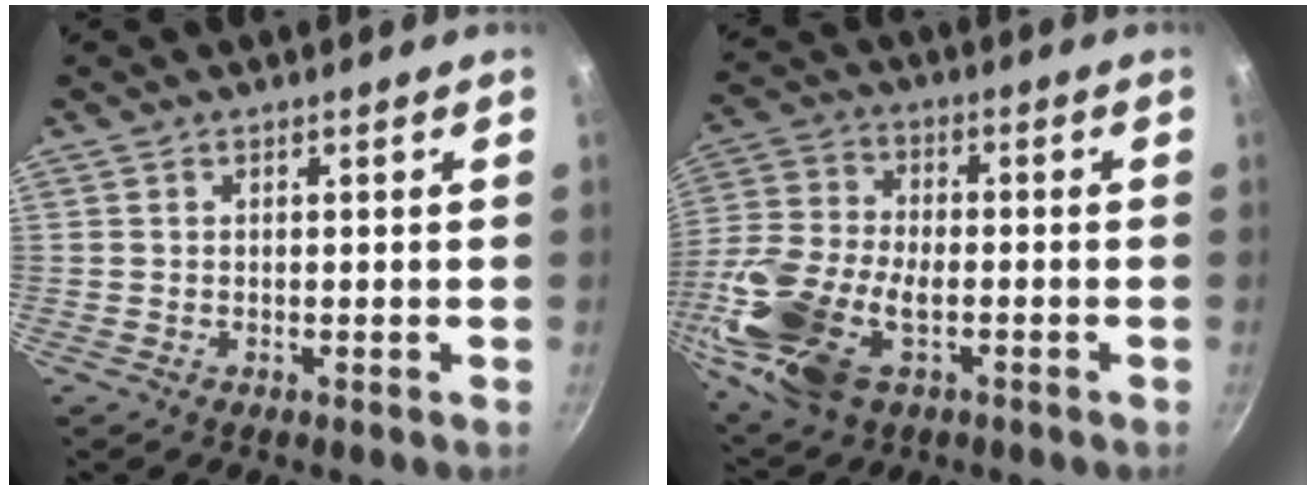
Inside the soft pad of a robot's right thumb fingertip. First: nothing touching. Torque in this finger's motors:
{"motor_torque": [2.51, 2.49, 0.39, -0.29, 0.45]}